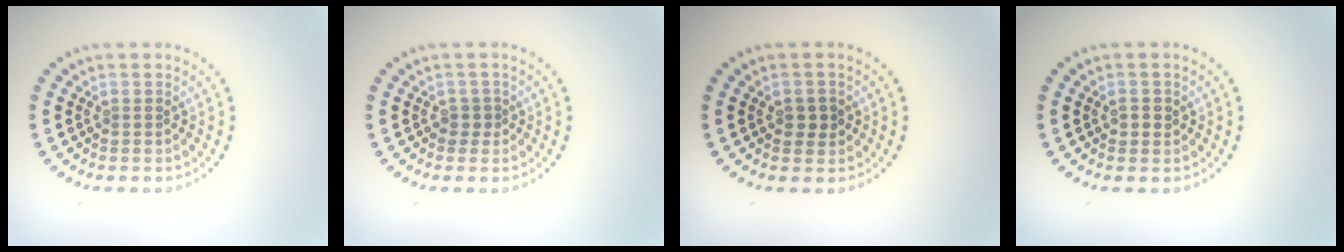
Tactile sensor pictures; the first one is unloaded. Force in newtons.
{"total": 0.7, "press": 0.5, "slide": 0.5}
{"total": 1.6, "press": 1.6, "slide": 0.2}
{"total": 1.1, "press": 1.1, "slide": 0.2}